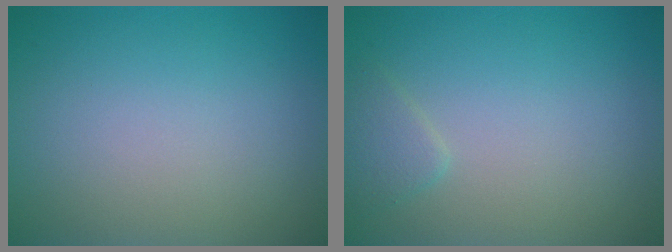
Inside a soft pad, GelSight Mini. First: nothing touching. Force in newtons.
{"total": 1.3, "press": 1.3, "slide": 0.1}